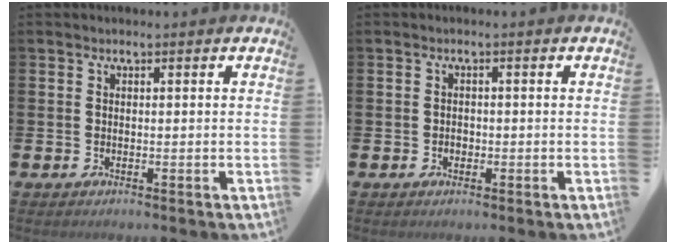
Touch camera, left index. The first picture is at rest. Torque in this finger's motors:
{"motor_torque": [0.07, -0.01, -0.02, 0.02]}